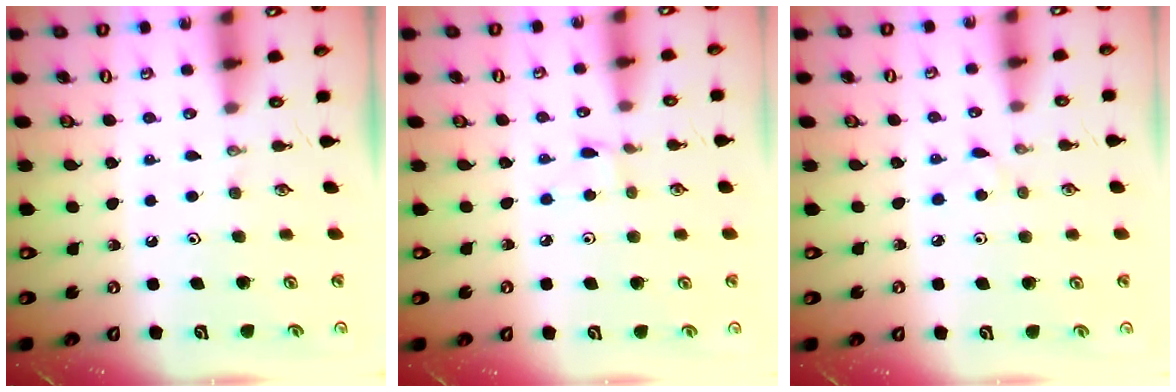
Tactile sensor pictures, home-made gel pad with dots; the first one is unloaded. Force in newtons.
{"total": 1.1, "press": 1.1, "slide": 0.1}
{"total": 2.7, "press": 2.7, "slide": 0.3}